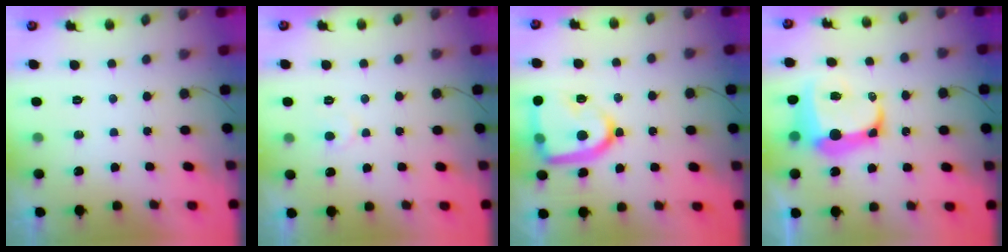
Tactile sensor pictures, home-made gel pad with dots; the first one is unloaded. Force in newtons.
{"total": 4.7, "press": 4.7, "slide": 0.4}
{"total": 16.8, "press": 16.8, "slide": 1.0}
{"total": 14.4, "press": 14.3, "slide": 1.9}